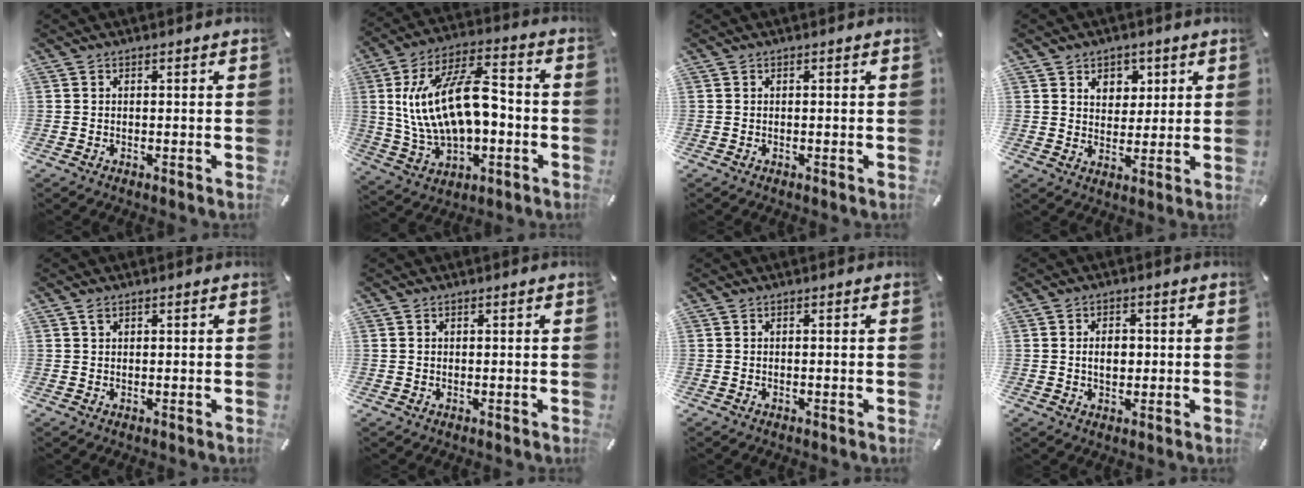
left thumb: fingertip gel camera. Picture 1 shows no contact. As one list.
[{"total": 20.8, "force": [0.3, 12.0, 17.0], "torque": [-0.327, 0.011, 0.008]}, {"total": 0.0}, {"total": 5.2, "force": [2.6, 4.3, 1.3], "torque": [-0.009, -0.007, 0.040]}, {"total": 1.1, "force": [0.6, 0.6, 0.6], "torque": [-0.013, 0.001, 0.012]}, {"total": 0.8, "force": [0.2, 0.6, 0.5], "torque": [-0.013, 0.004, 0.003]}, {"total": 0.0}, {"total": 4.3, "force": [0.1, 3.0, 3.2], "torque": [-0.050, 0.002, -0.004]}]